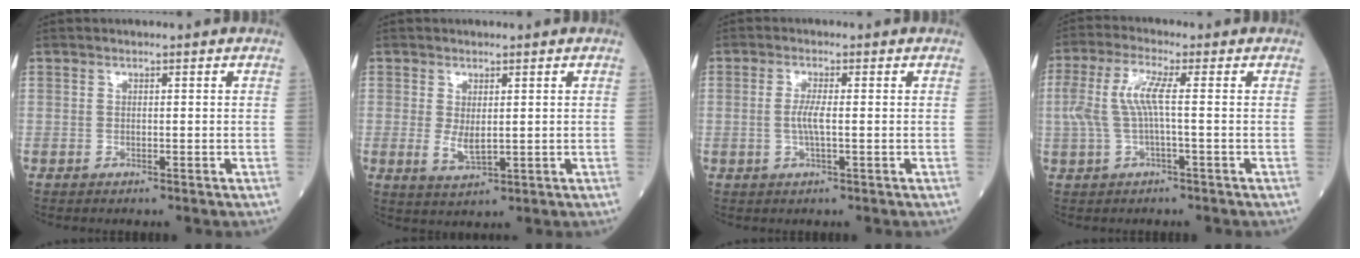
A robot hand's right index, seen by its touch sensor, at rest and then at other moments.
{"total": 3.1, "force": [0.1, 1.3, 2.8], "torque": [-0.051, -0.009, 0.010]}
{"total": 2.7, "force": [-0.3, 0.1, 2.7], "torque": [-0.059, -0.001, -0.007]}
{"total": 5.5, "force": [0.2, 0.8, 5.4], "torque": [-0.129, 0.018, 0.004]}